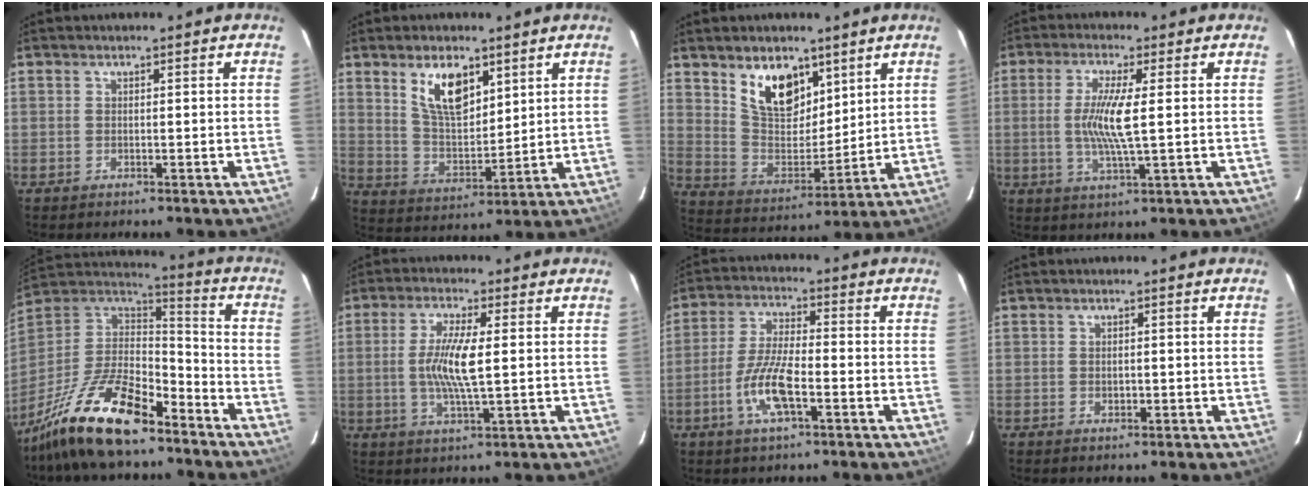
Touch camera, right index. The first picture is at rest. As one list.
[{"total": 10.2, "force": [5.5, 4.7, 7.2], "torque": [-0.128, 0.004, 0.113]}, {"total": 12.5, "force": [7.4, 7.0, 7.2], "torque": [-0.129, 0.000, 0.149]}, {"total": 7.9, "force": [0.3, 0.6, 7.9], "torque": [-0.154, -0.006, 0.005]}, {"total": 21.0, "force": [-14.7, 7.2, 13.1], "torque": [-0.270, -0.016, -0.262]}, {"total": 8.5, "force": [0.1, 1.5, 8.4], "torque": [-0.160, -0.003, 0.002]}, {"total": 9.2, "force": [-3.7, 2.4, 8.0], "torque": [-0.167, -0.003, -0.072]}, {"total": 1.2, "force": [-0.2, 0.9, 0.8], "torque": [-0.011, 0.001, -0.003]}]